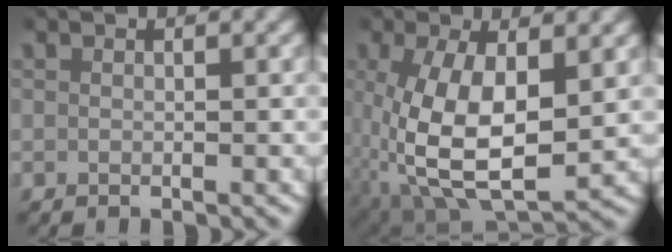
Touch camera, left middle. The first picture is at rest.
{"total": 9.7, "force": [-1.0, 5.7, 7.7], "torque": [-0.163, -0.047, 0.014]}